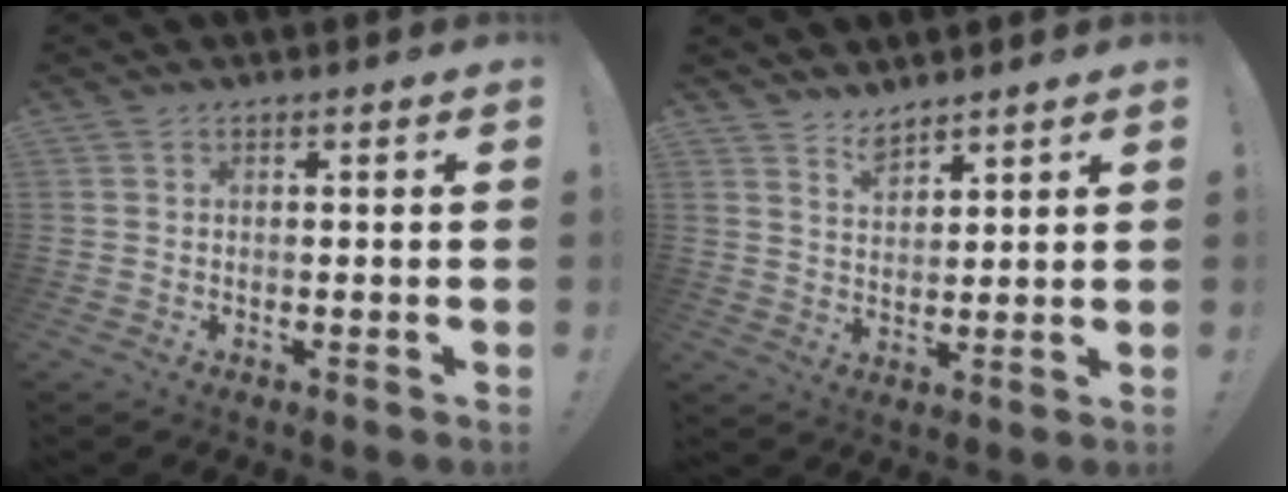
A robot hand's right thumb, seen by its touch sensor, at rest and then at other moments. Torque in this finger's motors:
{"motor_torque": [0.17, 0.29, 0.05, 0.03, 0.04]}